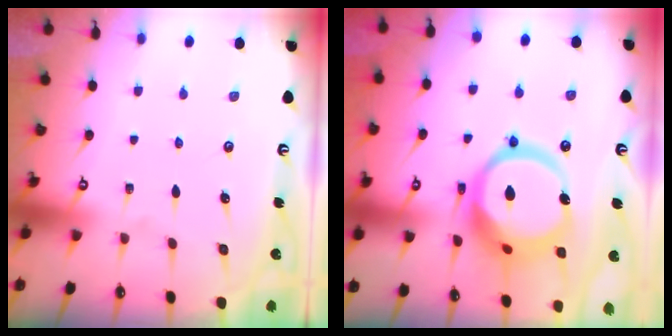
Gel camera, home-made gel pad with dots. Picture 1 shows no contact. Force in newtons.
{"total": 18.5, "press": 18.3, "slide": 2.2}